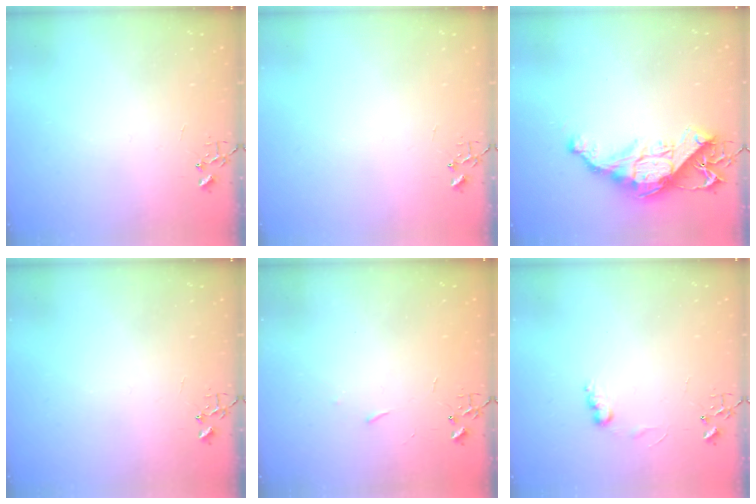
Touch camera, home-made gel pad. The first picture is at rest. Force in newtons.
{"total": 0.0}
{"total": 15.3, "press": 15.3, "slide": 1.4}
{"total": 0.0}
{"total": 2.5, "press": 2.5, "slide": 0.4}
{"total": 6.6, "press": 6.5, "slide": 0.4}